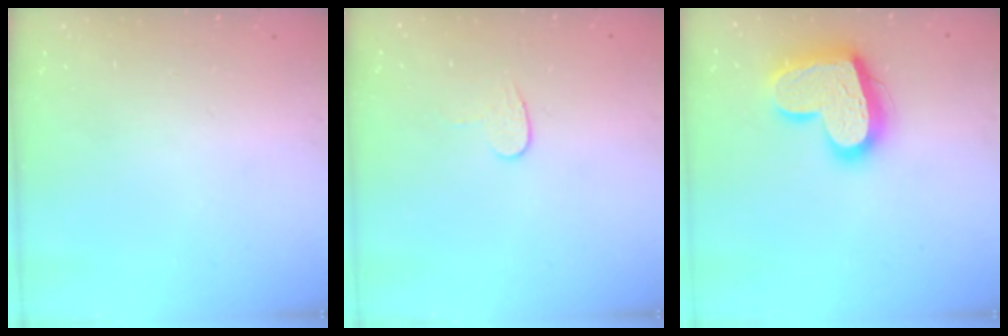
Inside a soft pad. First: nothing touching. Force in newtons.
{"total": 5.8, "press": 5.8, "slide": 0.3}
{"total": 18.3, "press": 18.2, "slide": 1.7}